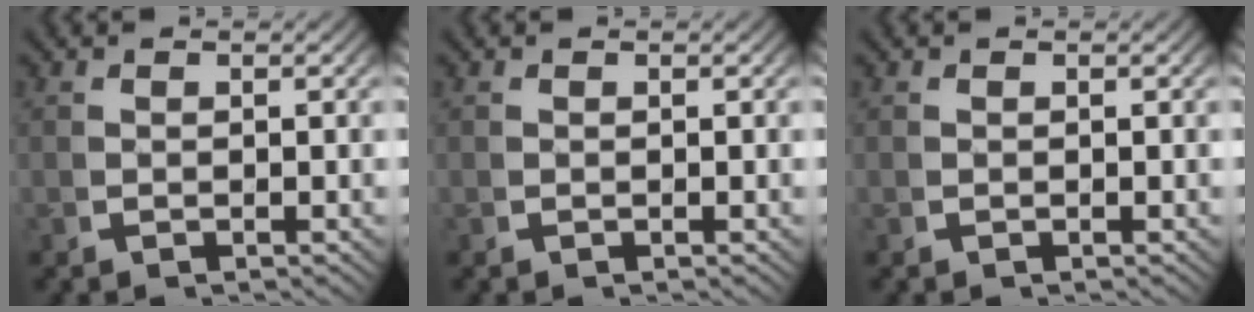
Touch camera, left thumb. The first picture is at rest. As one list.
[{"total": 0.0}, {"total": 0.0}]